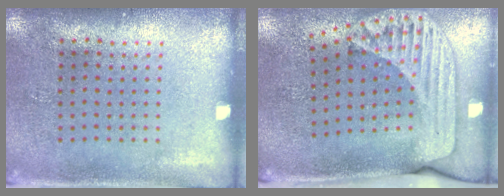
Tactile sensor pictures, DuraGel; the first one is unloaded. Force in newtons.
{"total": 2.4, "press": 1.7, "slide": 1.7}